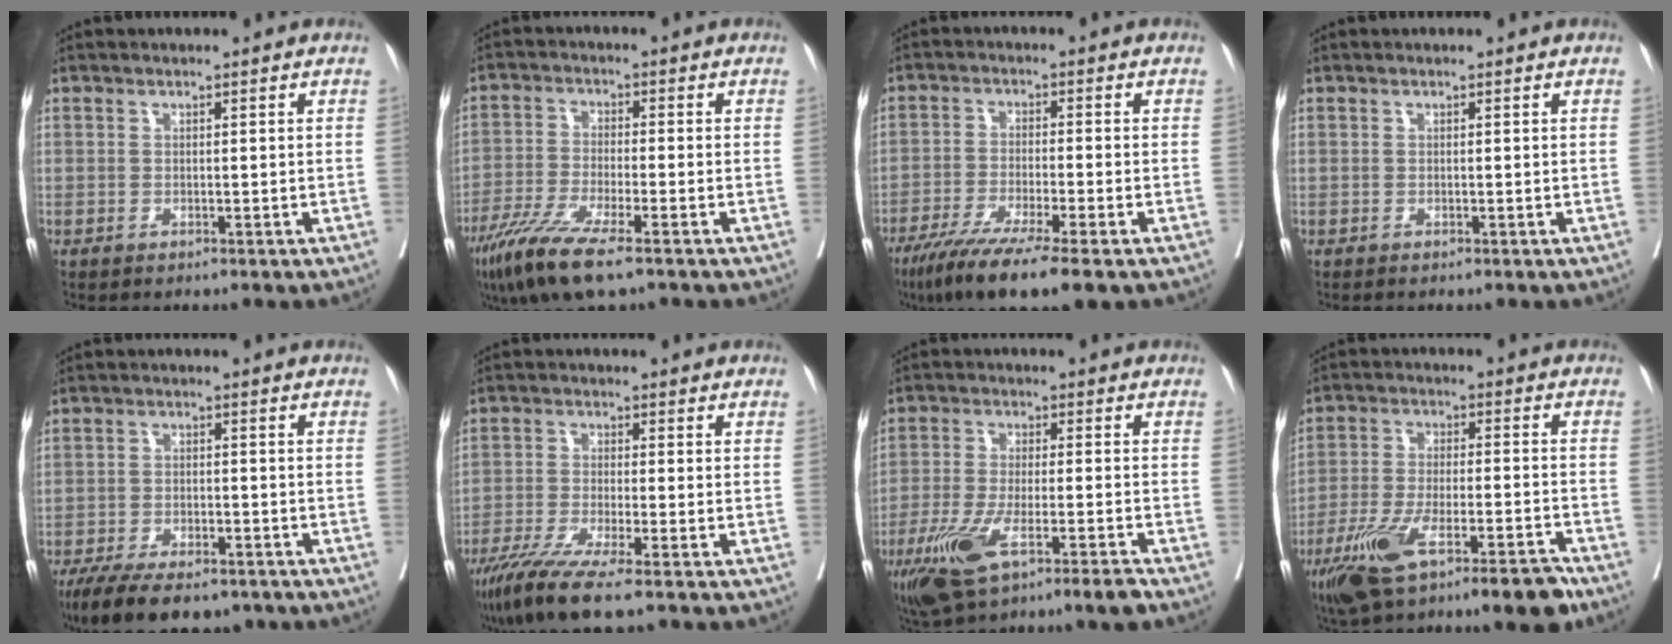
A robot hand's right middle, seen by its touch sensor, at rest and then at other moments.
{"total": 9.4, "force": [-6.2, 0.8, 7.0], "torque": [-0.138, -0.026, -0.113]}
{"total": 11.5, "force": [-7.7, 0.2, 8.4], "torque": [-0.135, -0.030, -0.125]}
{"total": 0.0}
{"total": 13.6, "force": [-10.1, 5.1, 7.6], "torque": [-0.136, -0.015, -0.156]}
{"total": 9.2, "force": [-6.7, -0.3, 6.3], "torque": [-0.106, -0.026, -0.115]}
{"total": 10.8, "force": [-6.5, 1.3, 8.6], "torque": [-0.162, -0.023, -0.113]}
{"total": 14.3, "force": [-9.2, 2.7, 10.5], "torque": [-0.188, -0.014, -0.156]}